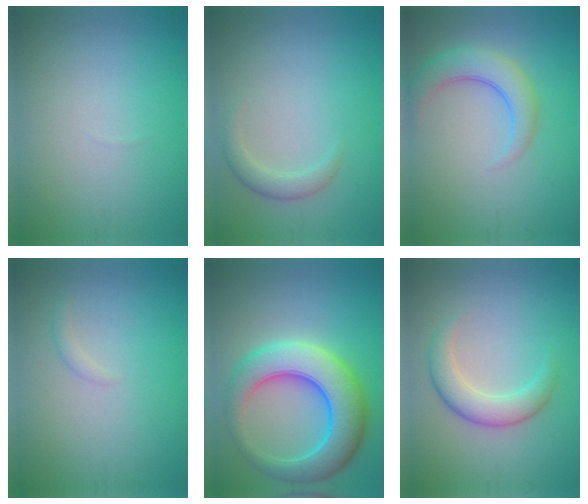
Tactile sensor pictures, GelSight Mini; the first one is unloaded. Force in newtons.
{"total": 1.8, "press": 1.8, "slide": 0.1}
{"total": 4.1, "press": 4.1, "slide": 0.3}
{"total": 0.7, "press": 0.7, "slide": 0.1}
{"total": 9.2, "press": 9.2, "slide": 0.3}
{"total": 3.6, "press": 3.6, "slide": 0.3}